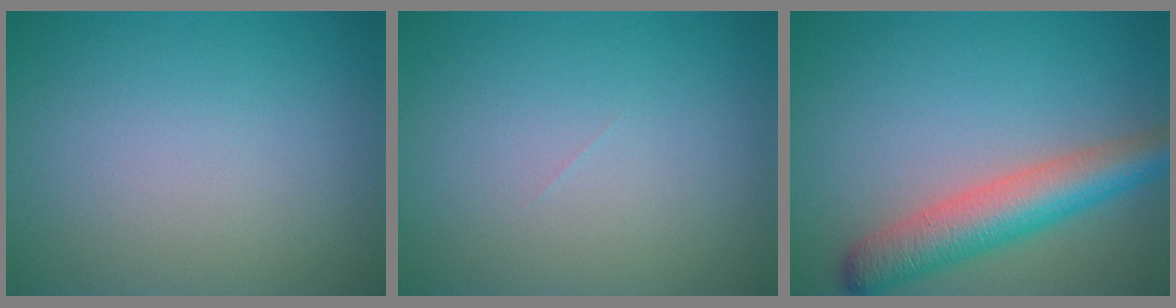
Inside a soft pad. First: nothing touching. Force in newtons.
{"total": 0.0}
{"total": 6.1, "press": 6.1, "slide": 0.3}